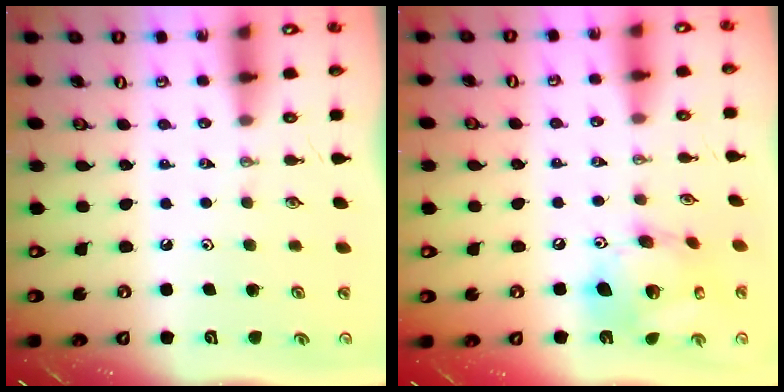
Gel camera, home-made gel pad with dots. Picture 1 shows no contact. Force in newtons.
{"total": 16.1, "press": 16.0, "slide": 1.9}